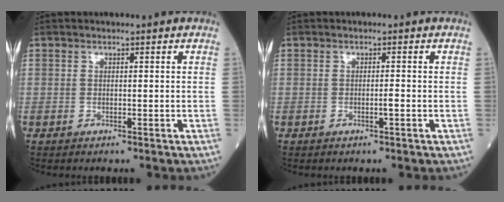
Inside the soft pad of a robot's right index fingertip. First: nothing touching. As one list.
[{"total": 1.2, "force": [-0.4, -0.1, 1.1], "torque": [-0.019, -0.001, -0.008]}]